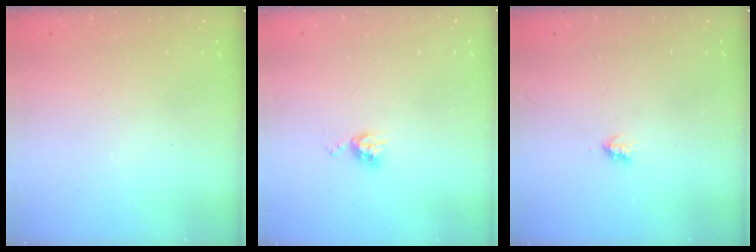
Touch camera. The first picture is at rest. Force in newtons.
{"total": 6.1, "press": 6.1, "slide": 0.6}
{"total": 1.9, "press": 1.8, "slide": 0.4}